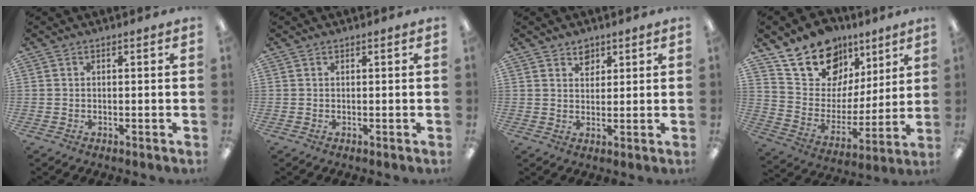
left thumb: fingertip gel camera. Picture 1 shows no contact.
{"total": 0.0}
{"total": 3.3, "force": [2.5, 2.0, 0.5], "torque": [0.008, -0.013, 0.042]}
{"total": 18.5, "force": [12.1, 12.4, 6.6], "torque": [-0.122, -0.068, 0.226]}